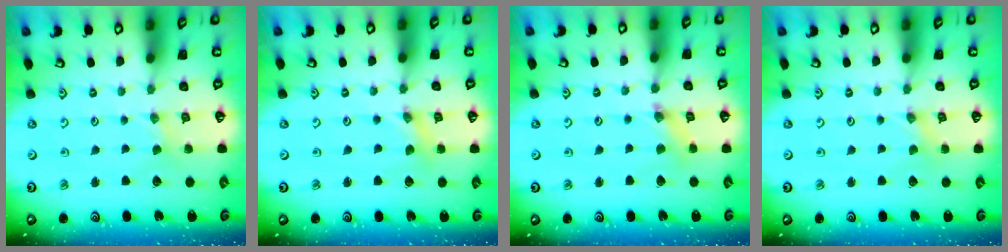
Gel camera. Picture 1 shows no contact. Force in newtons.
{"total": 0.9, "press": 0.8, "slide": 0.3}
{"total": 2.7, "press": 2.7, "slide": 0.2}
{"total": 0.0}